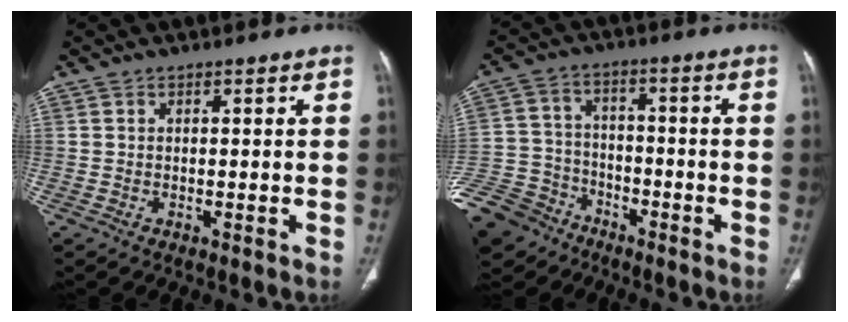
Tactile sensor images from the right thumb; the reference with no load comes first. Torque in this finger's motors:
{"motor_torque": [2.64, 1.39, 1.21, -1.56, 0.24]}